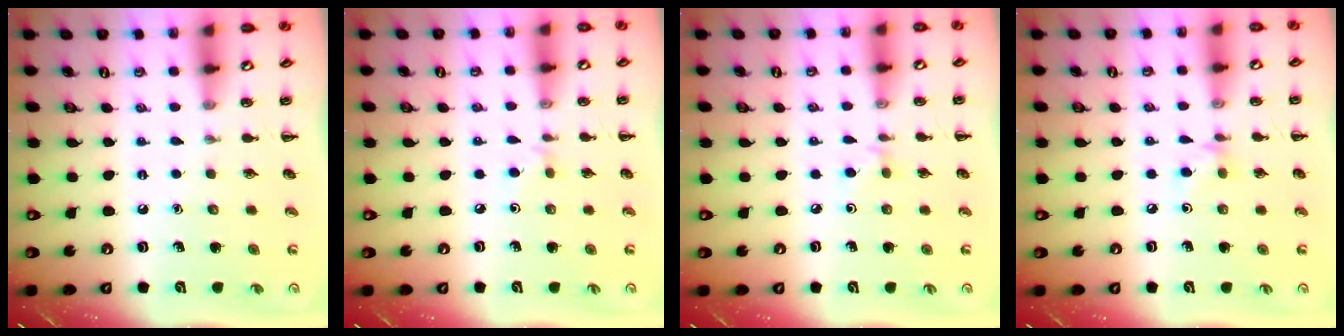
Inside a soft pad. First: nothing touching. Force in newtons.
{"total": 3.1, "press": 2.9, "slide": 1.1}
{"total": 2.9, "press": 2.7, "slide": 1.2}
{"total": 4.6, "press": 4.3, "slide": 1.6}